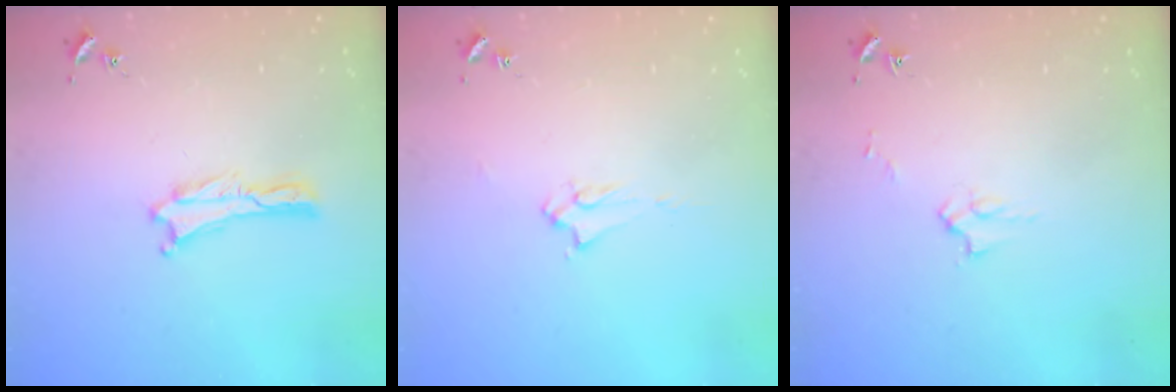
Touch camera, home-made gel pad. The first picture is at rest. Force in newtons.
{"total": 1.9, "press": 1.9, "slide": 0.3}
{"total": 2.6, "press": 2.6, "slide": 0.3}